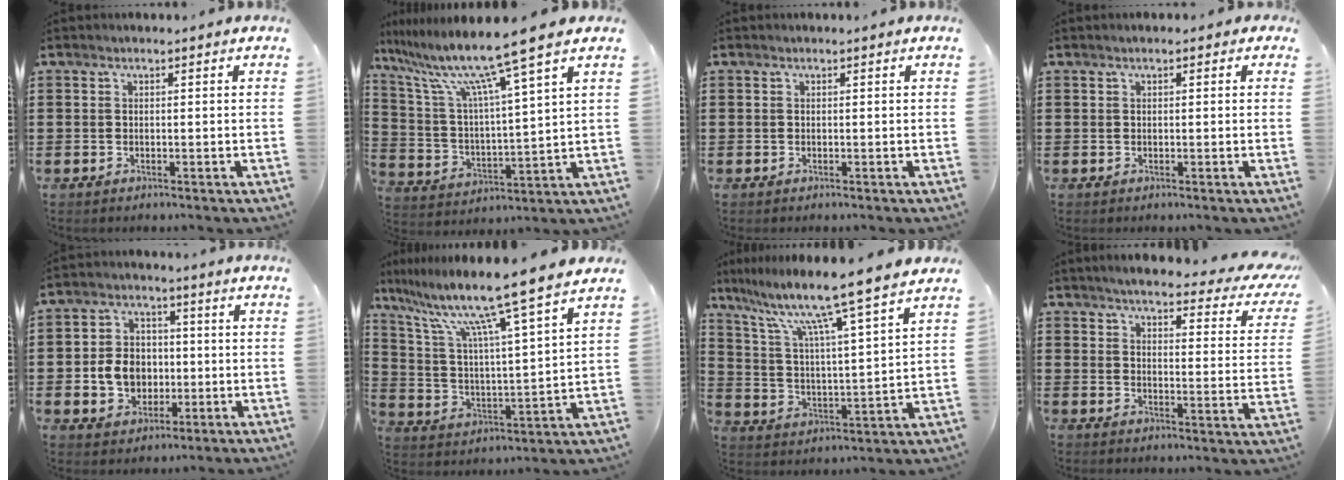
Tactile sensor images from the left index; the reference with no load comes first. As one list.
[{"total": 10.9, "force": [8.5, -0.5, 6.9], "torque": [-0.169, -0.045, 0.132]}, {"total": 0.0}, {"total": 0.5, "force": [0.1, 0.4, 0.3], "torque": [-0.008, 0.006, 0.001]}, {"total": 6.7, "force": [-0.8, 5.9, 3.2], "torque": [-0.074, 0.013, -0.016]}, {"total": 11.4, "force": [9.2, -0.8, 6.7], "torque": [-0.169, -0.061, 0.146]}, {"total": 10.4, "force": [8.5, -1.0, 5.9], "torque": [-0.148, -0.057, 0.134]}, {"total": 4.6, "force": [4.0, 0.4, 2.2], "torque": [-0.056, -0.029, 0.060]}]